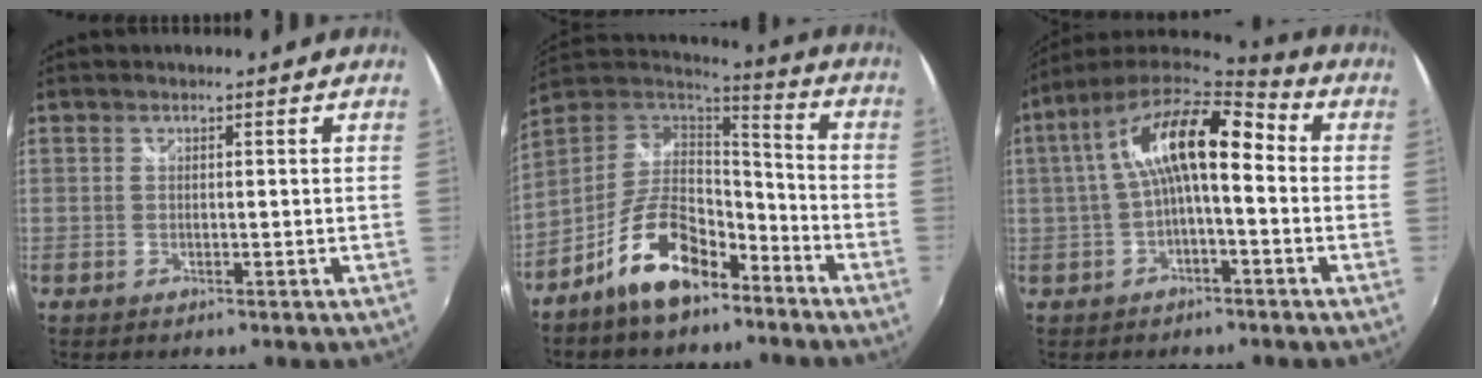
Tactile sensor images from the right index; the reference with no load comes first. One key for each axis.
{"total": 15.3, "fx": -9.1, "fy": 7.0, "fz": 10.0, "tx": -0.196, "ty": 0.015, "tz": -0.157}
{"total": 14.1, "fx": 1.1, "fy": 5.1, "fz": 13.1, "tx": -0.241, "ty": 0.030, "tz": 0.009}